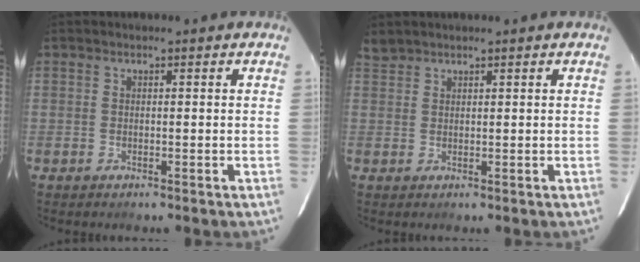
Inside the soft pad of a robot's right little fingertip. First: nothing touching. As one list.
[{"total": 1.4, "force": [1.4, 0.2, -0.1], "torque": [-0.005, 0.012, 0.036]}]